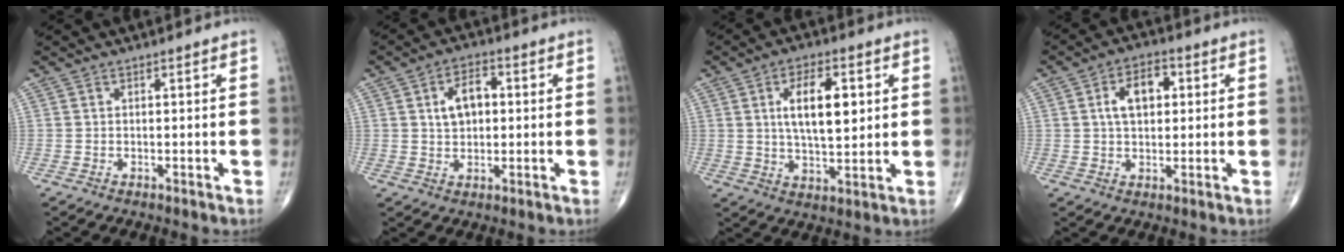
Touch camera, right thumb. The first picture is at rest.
{"total": 6.5, "force": [1.1, 4.1, 5.0], "torque": [-0.071, 0.010, 0.017]}
{"total": 11.0, "force": [2.5, 4.9, 9.5], "torque": [-0.144, -0.010, 0.044]}
{"total": 7.5, "force": [1.6, 4.5, 5.8], "torque": [-0.087, 0.011, 0.024]}